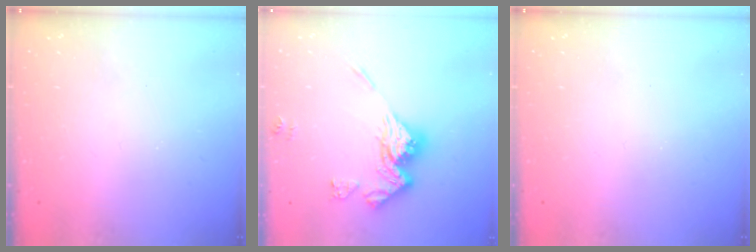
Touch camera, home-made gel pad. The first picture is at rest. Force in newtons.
{"total": 15.2, "press": 15.2, "slide": 1.5}
{"total": 0.0}